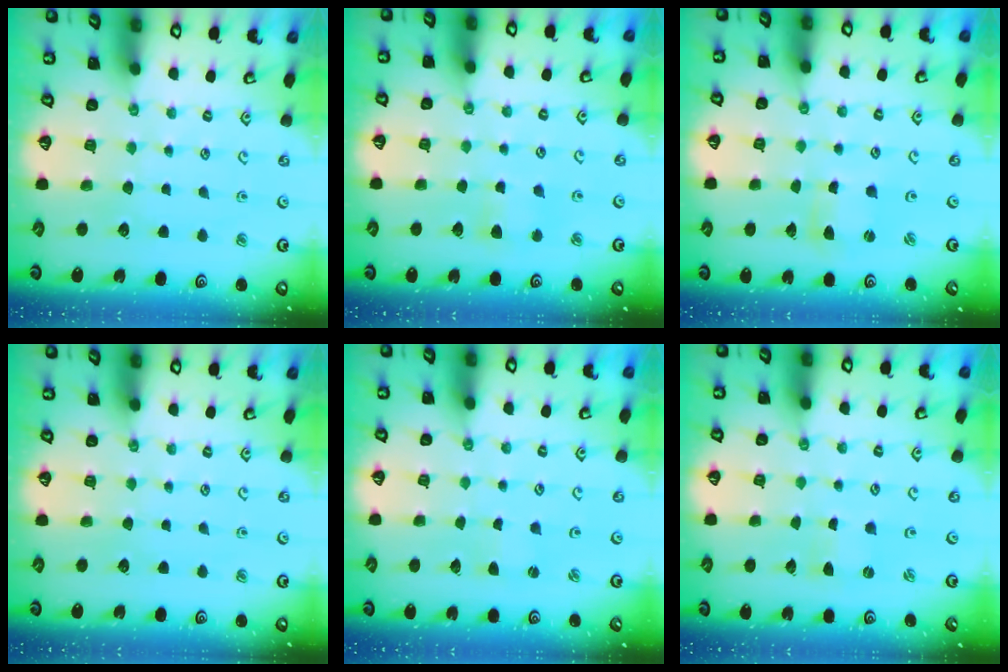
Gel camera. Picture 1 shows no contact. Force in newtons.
{"total": 4.1, "press": 4.0, "slide": 0.9}
{"total": 2.1, "press": 2.1, "slide": 0.3}
{"total": 0.0}
{"total": 1.6, "press": 1.6, "slide": 0.3}
{"total": 0.0}